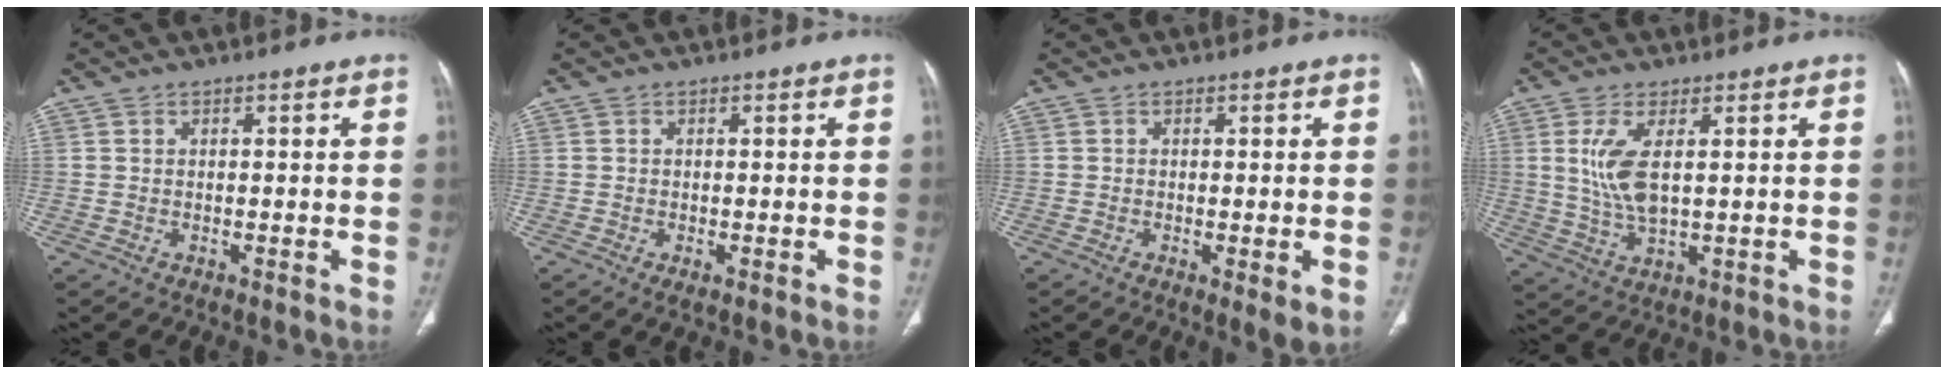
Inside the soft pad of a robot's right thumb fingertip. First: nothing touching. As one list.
[{"total": 1.5, "force": [-0.6, 0.7, 1.2], "torque": [-0.024, -0.003, -0.006]}, {"total": 3.4, "force": [-0.7, 0.8, 3.2], "torque": [-0.052, -0.013, -0.011]}, {"total": 7.9, "force": [1.7, 3.1, 7.1], "torque": [-0.161, -0.017, 0.042]}]